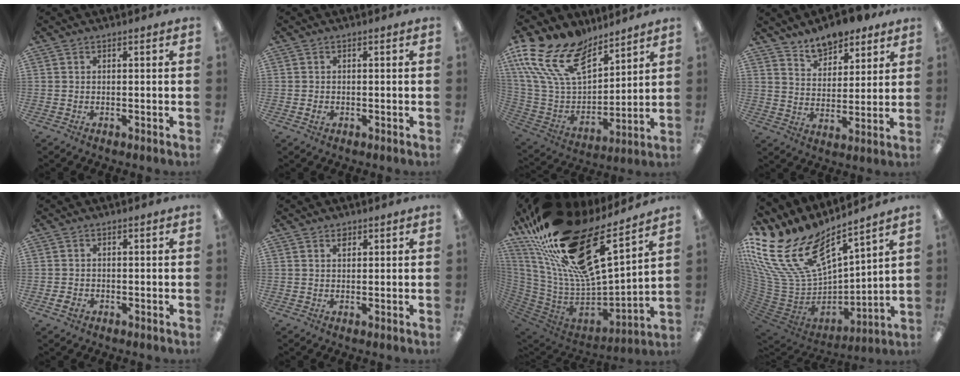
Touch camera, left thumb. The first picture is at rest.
{"total": 1.1, "force": [-0.3, 0.8, 0.7], "torque": [-0.011, 0.002, -0.006]}
{"total": 20.7, "force": [13.0, 11.4, 11.4], "torque": [-0.246, -0.074, 0.242]}
{"total": 8.6, "force": [7.6, 3.7, 1.7], "torque": [-0.022, -0.048, 0.138]}
{"total": 1.9, "force": [-0.8, 1.4, 1.0], "torque": [-0.015, 0.003, -0.015]}
{"total": 1.5, "force": [1.2, 0.8, 0.4], "torque": [-0.001, -0.004, 0.022]}
{"total": 29.5, "force": [17.6, 11.4, 20.9], "torque": [-0.361, -0.107, 0.324]}
{"total": 21.3, "force": [12.5, 12.1, 12.2], "torque": [-0.266, -0.087, 0.245]}